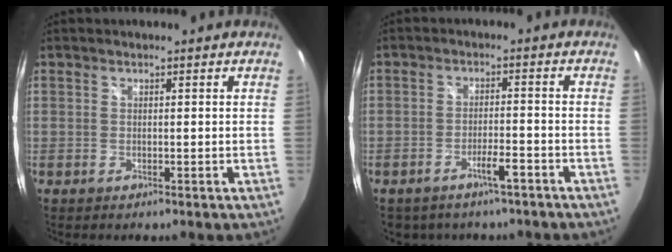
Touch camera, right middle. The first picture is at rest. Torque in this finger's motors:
{"motor_torque": [1.07, -1.07, 0.06, 0.06]}